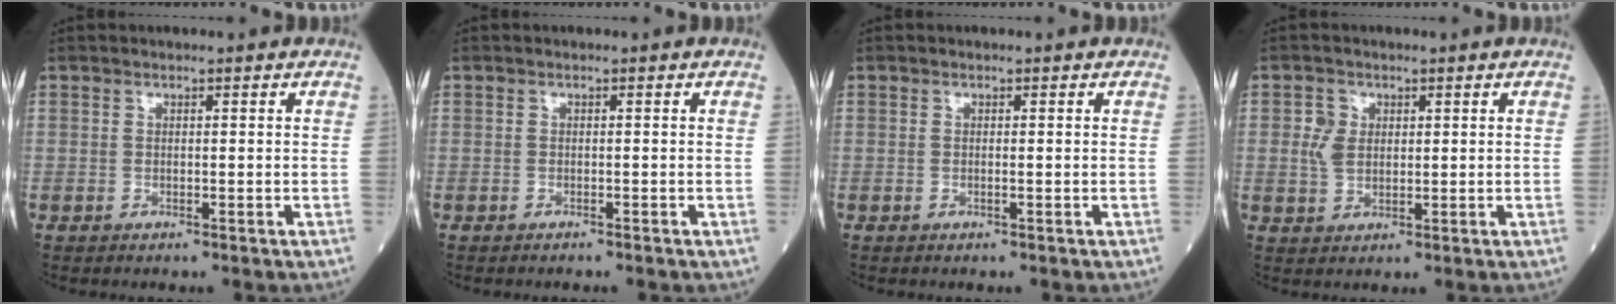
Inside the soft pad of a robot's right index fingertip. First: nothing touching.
{"total": 0.8, "force": [-0.7, 0.1, 0.3], "torque": [-0.010, -0.001, -0.006]}
{"total": 0.0}
{"total": 3.2, "force": [0.7, 2.4, 1.9], "torque": [-0.039, 0.008, 0.020]}